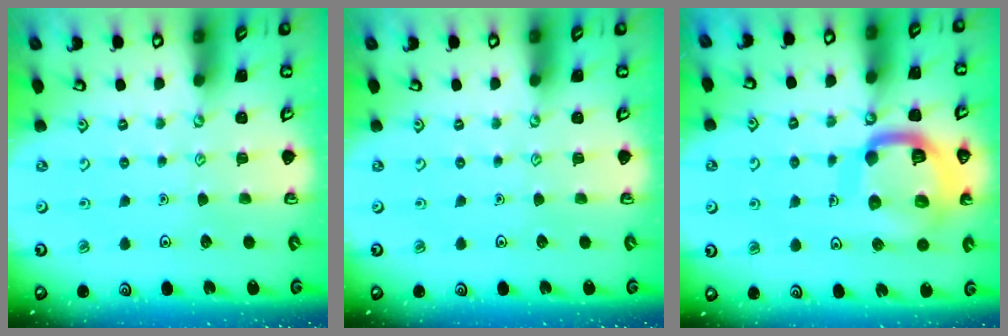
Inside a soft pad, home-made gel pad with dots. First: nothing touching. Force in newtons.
{"total": 0.0}
{"total": 18.2, "press": 18.1, "slide": 2.0}